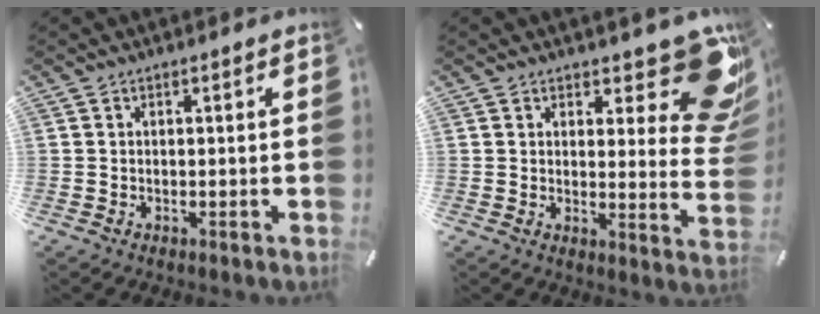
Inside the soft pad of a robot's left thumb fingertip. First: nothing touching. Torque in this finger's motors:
{"motor_torque": [0.37, 0.21, 0.32, 0.05, 0.06]}